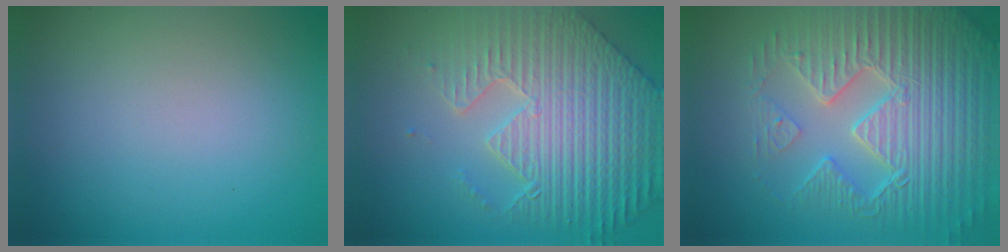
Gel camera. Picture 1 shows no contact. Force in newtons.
{"total": 8.4, "press": 6.5, "slide": 5.3}
{"total": 7.9, "press": 6.2, "slide": 4.9}